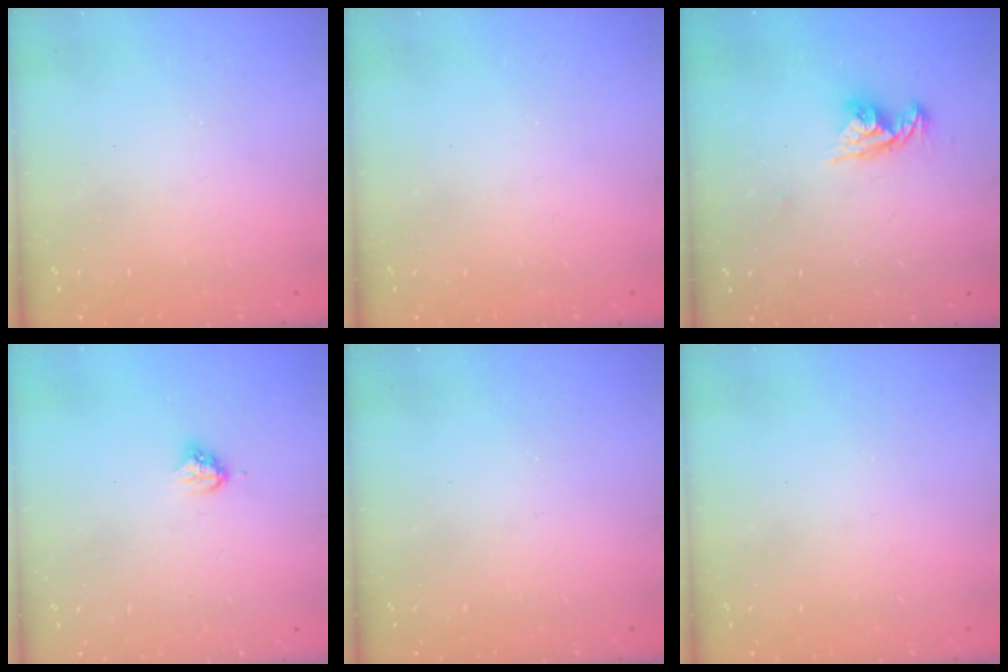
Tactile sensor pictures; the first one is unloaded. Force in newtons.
{"total": 0.0}
{"total": 8.3, "press": 8.3, "slide": 0.9}
{"total": 3.7, "press": 3.7, "slide": 0.3}
{"total": 0.0}
{"total": 0.0}